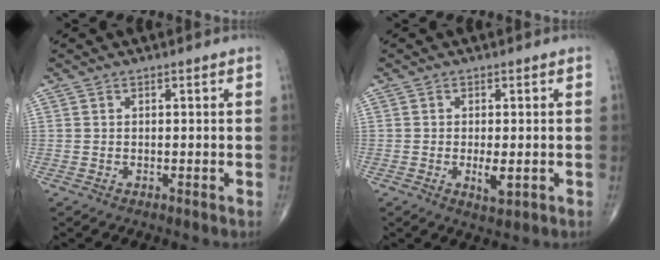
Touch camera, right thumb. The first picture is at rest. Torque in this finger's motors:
{"motor_torque": [0.21, 0.78, 1.22, -0.24, 0.56]}